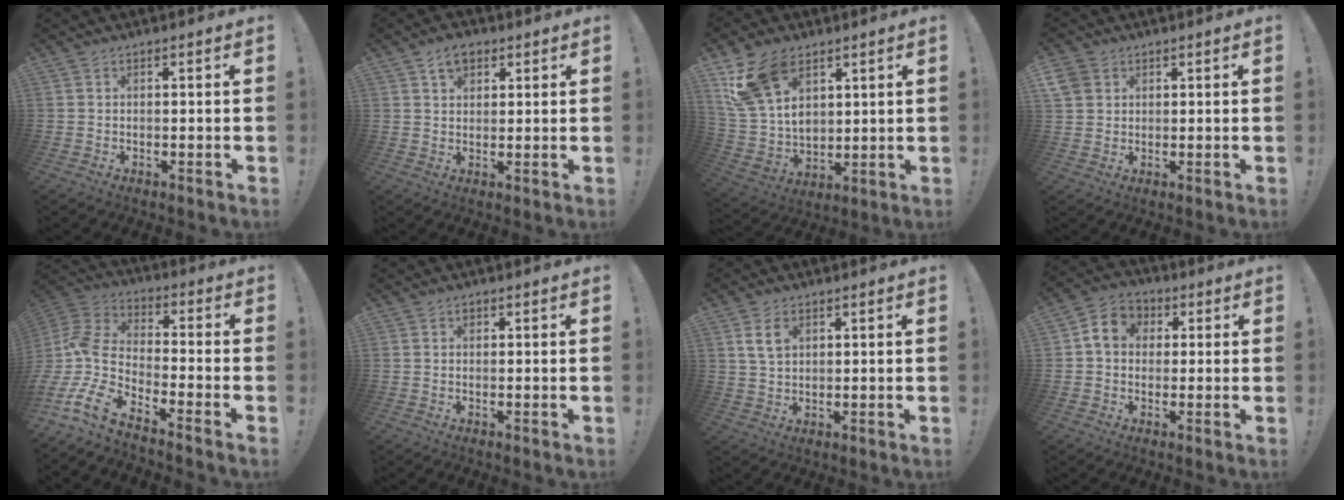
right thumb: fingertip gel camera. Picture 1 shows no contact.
{"total": 5.6, "force": [3.2, 3.8, 2.6], "torque": [-0.038, -0.005, 0.058]}
{"total": 16.7, "force": [8.4, 11.0, 9.4], "torque": [-0.195, -0.041, 0.161]}
{"total": 4.6, "force": [2.3, 3.7, 1.5], "torque": [-0.022, -0.007, 0.045]}
{"total": 11.7, "force": [-7.1, 5.5, 7.5], "torque": [-0.168, 0.029, -0.130]}
{"total": 0.7, "force": [0.1, 0.7, 0.1], "torque": [0.000, 0.002, 0.002]}
{"total": 5.6, "force": [2.3, 3.7, 3.5], "torque": [-0.059, 0.001, 0.043]}
{"total": 7.9, "force": [1.3, 6.8, 3.8], "torque": [-0.058, 0.015, 0.029]}